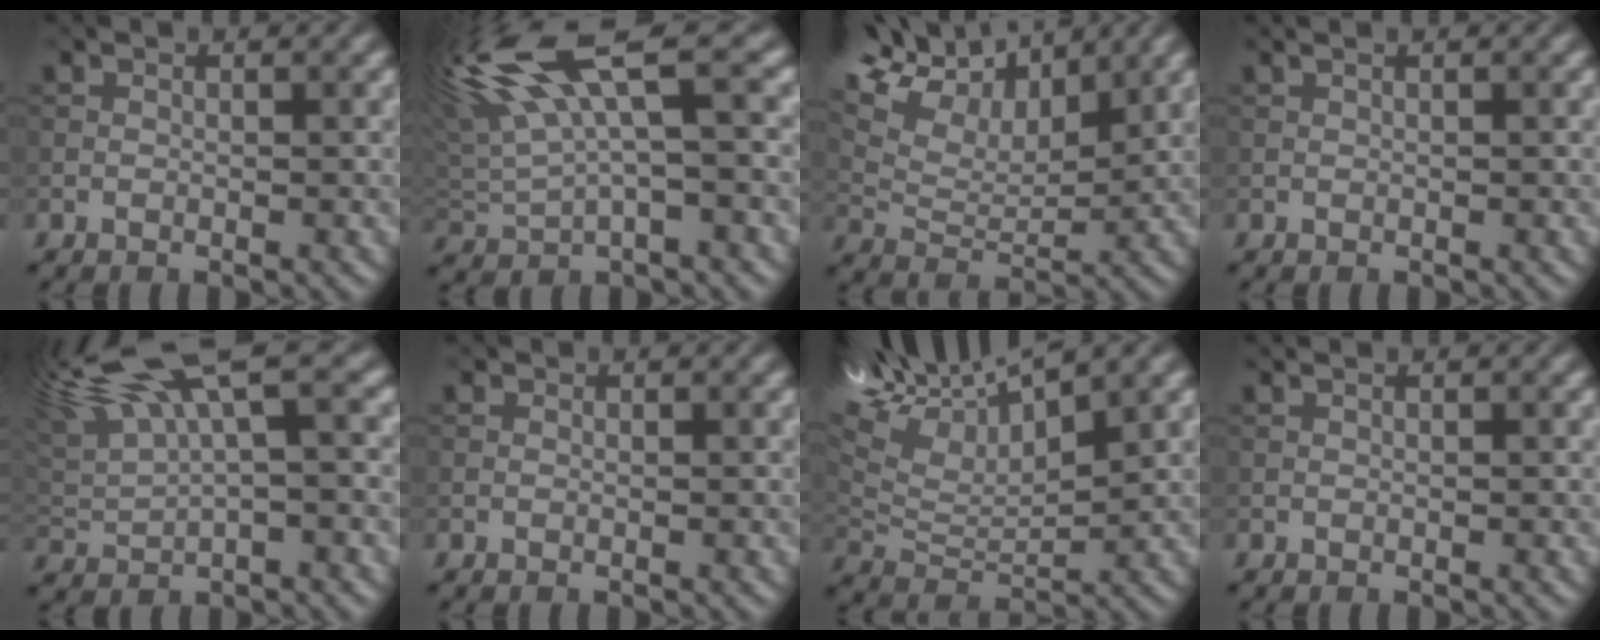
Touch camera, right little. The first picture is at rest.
{"total": 9.7, "force": [3.2, 2.7, 8.7], "torque": [-0.186, 0.020, 0.054]}
{"total": 11.5, "force": [7.7, 5.3, 6.8], "torque": [-0.148, 0.034, 0.117]}
{"total": 1.5, "force": [0.9, 0.7, 1.1], "torque": [-0.012, 0.004, -0.002]}
{"total": 8.4, "force": [3.6, 2.2, 7.2], "torque": [-0.147, 0.023, 0.061]}
{"total": 0.0}
{"total": 11.5, "force": [7.4, 4.1, 7.8], "torque": [-0.163, 0.028, 0.131]}
{"total": 0.9, "force": [0.5, 0.3, 0.6], "torque": [-0.010, -0.001, 0.004]}